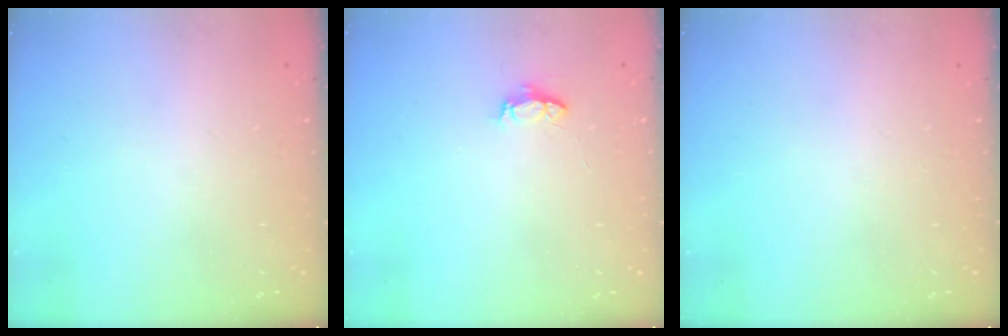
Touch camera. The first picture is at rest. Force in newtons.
{"total": 3.9, "press": 3.9, "slide": 0.5}
{"total": 0.0}